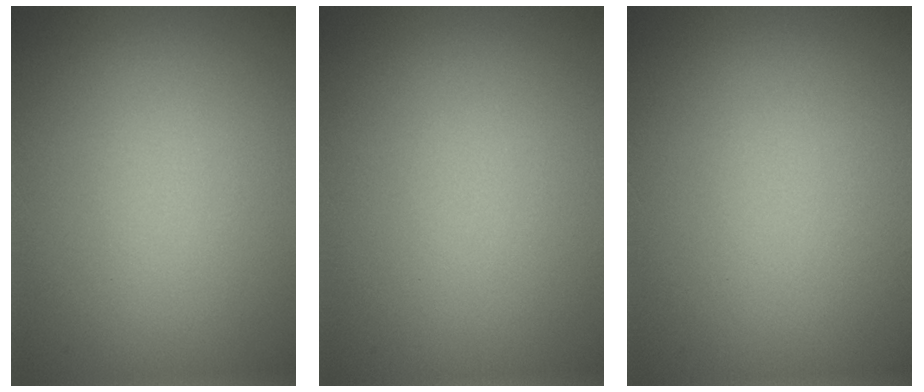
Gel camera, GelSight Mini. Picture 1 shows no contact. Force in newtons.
{"total": 0.0}
{"total": 0.0}